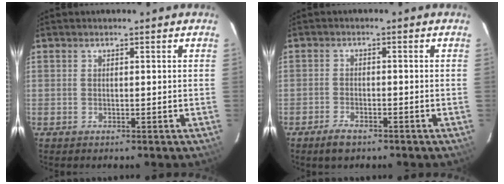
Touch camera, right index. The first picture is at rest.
{"total": 3.6, "force": [-2.7, 1.5, 1.8], "torque": [-0.050, -0.004, -0.051]}